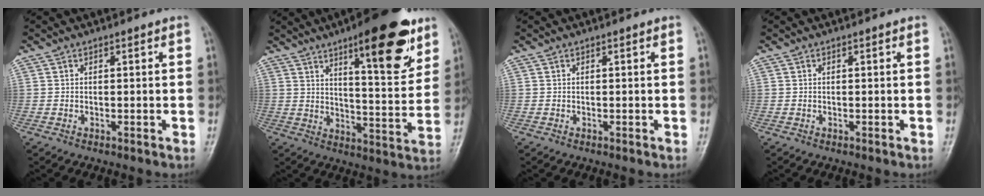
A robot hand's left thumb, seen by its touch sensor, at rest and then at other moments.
{"total": 17.7, "force": [10.2, 5.2, 13.4], "torque": [-0.152, -0.054, 0.149]}
{"total": 0.0}
{"total": 0.0}